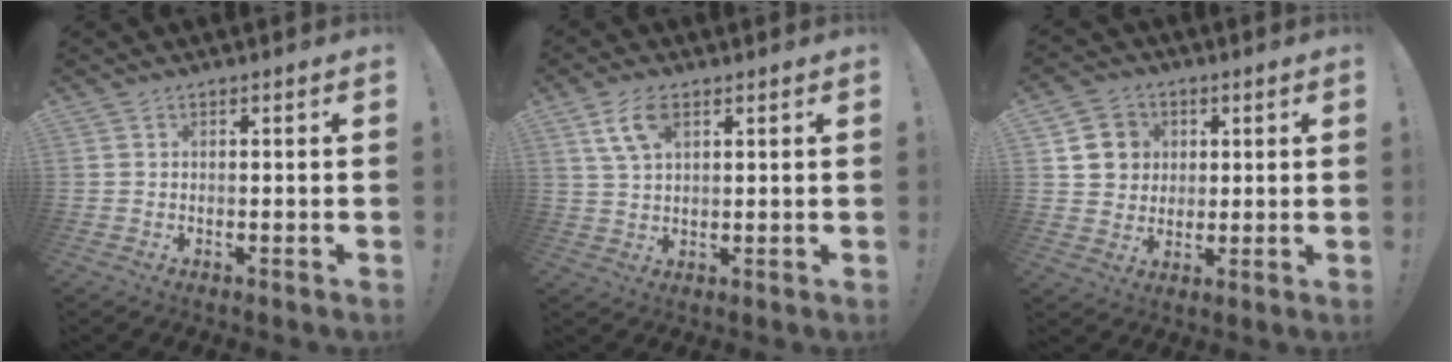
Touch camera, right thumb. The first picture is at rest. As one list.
[{"total": 7.6, "force": [3.4, 3.8, 5.6], "torque": [-0.106, -0.005, 0.063]}, {"total": 8.7, "force": [2.5, 8.1, 2.1], "torque": [-0.027, -0.006, 0.053]}]